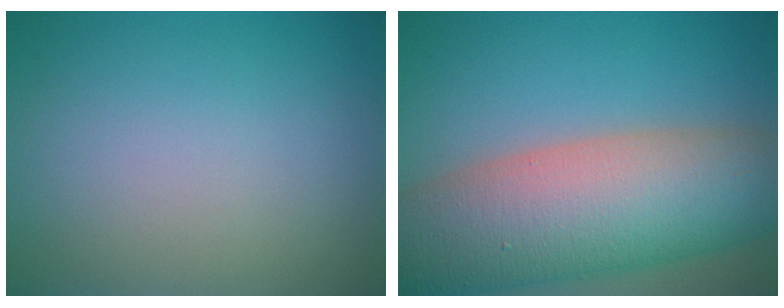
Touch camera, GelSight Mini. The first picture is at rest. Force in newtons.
{"total": 13.9, "press": 13.9, "slide": 0.6}